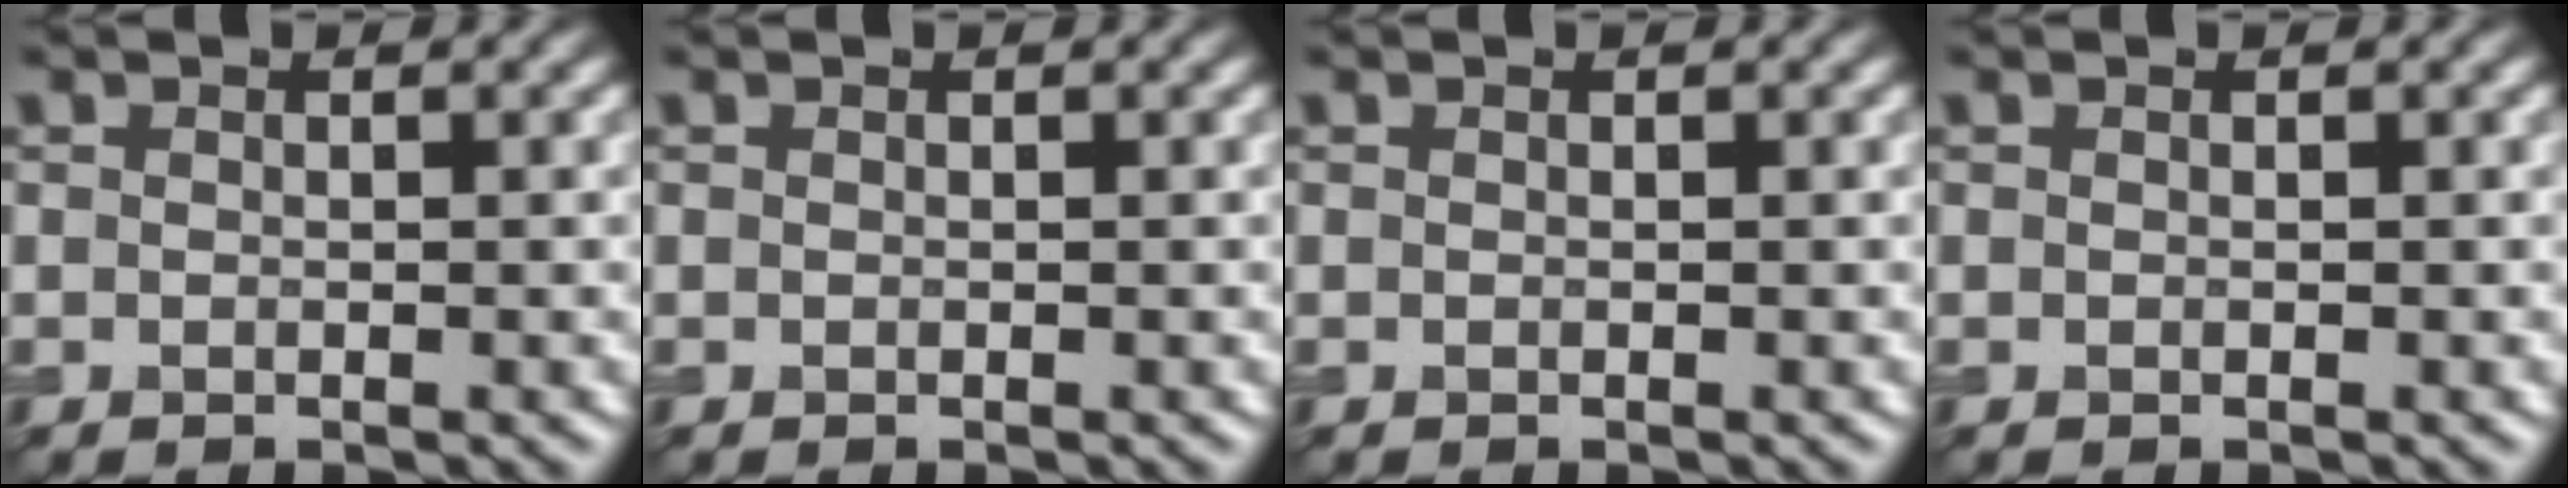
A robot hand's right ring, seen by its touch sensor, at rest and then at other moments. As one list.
[{"total": 0.0}, {"total": 0.0}, {"total": 0.0}]